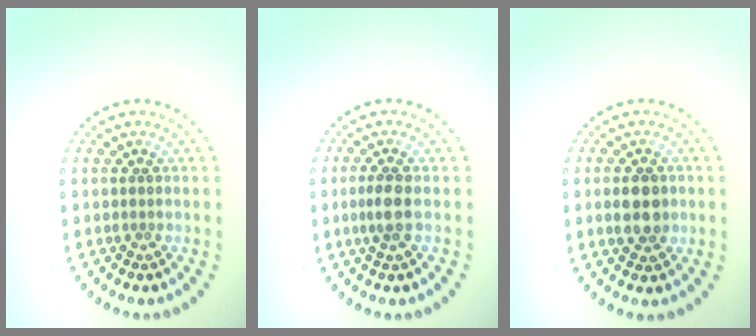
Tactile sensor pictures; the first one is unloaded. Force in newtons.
{"total": 2.0, "press": 1.8, "slide": 0.9}
{"total": 3.4, "press": 3.4, "slide": 0.2}